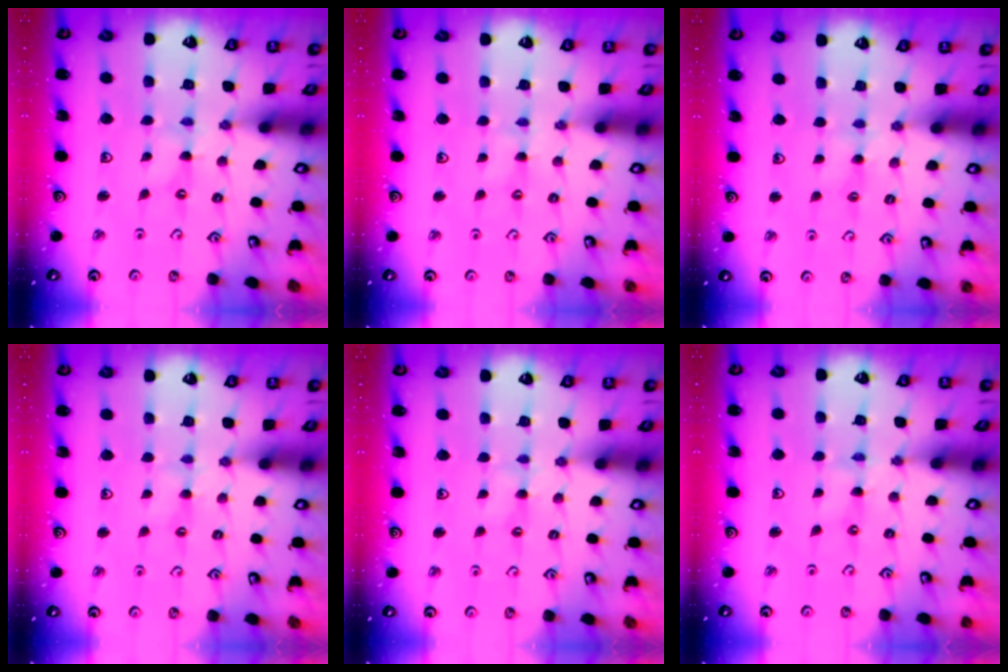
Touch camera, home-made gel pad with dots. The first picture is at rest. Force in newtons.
{"total": 1.5, "press": 1.5, "slide": 0.3}
{"total": 3.2, "press": 3.2, "slide": 0.4}
{"total": 1.9, "press": 1.8, "slide": 0.4}
{"total": 1.9, "press": 1.8, "slide": 0.4}
{"total": 0.0}